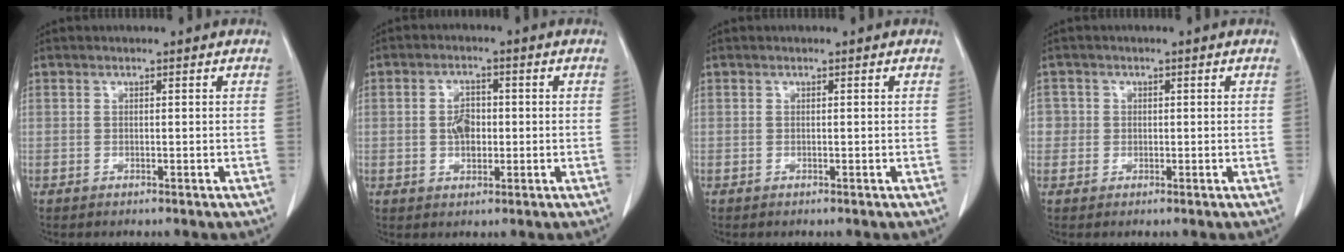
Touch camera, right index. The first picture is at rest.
{"total": 4.1, "force": [-0.1, 2.5, 3.3], "torque": [-0.061, 0.004, -0.001]}
{"total": 0.0}
{"total": 2.3, "force": [-0.1, 2.3, 0.1], "torque": [0.013, 0.007, -0.004]}